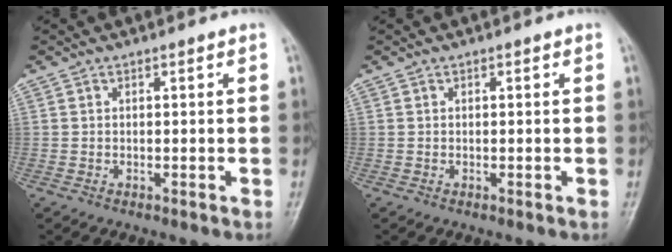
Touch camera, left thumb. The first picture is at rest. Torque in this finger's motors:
{"motor_torque": [-0.04, 0.05, -0.06, 0.06, 0.00]}